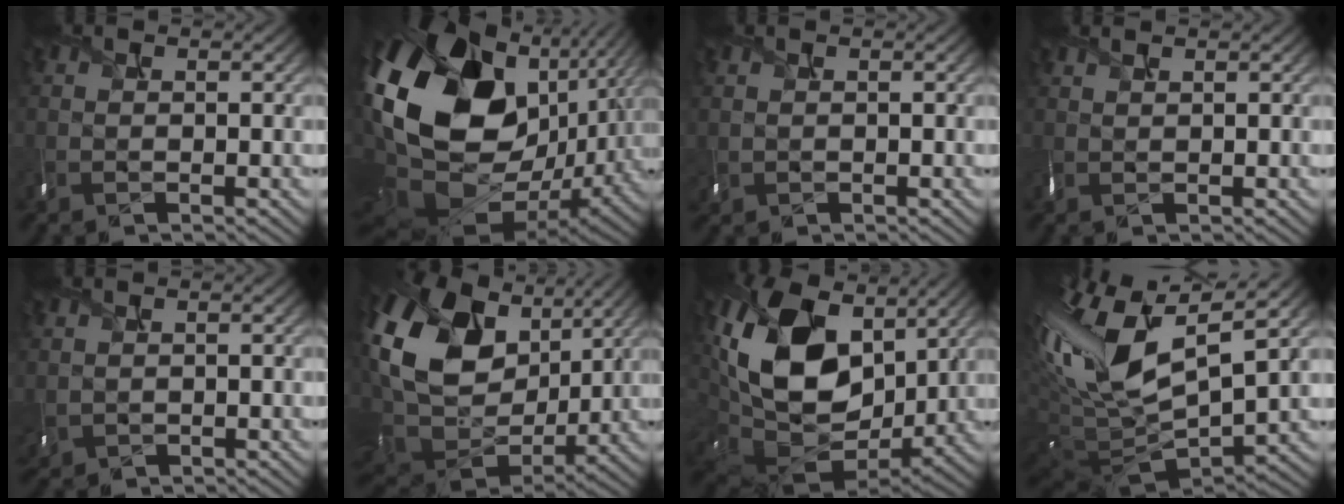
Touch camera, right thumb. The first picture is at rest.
{"total": 22.0, "force": [3.6, 14.2, 16.4], "torque": [-0.361, -0.023, 0.079]}
{"total": 0.9, "force": [0.2, 0.6, 0.6], "torque": [-0.017, -0.003, 0.012]}
{"total": 1.0, "force": [0.8, 0.2, 0.6], "torque": [-0.011, 0.002, 0.018]}
{"total": 2.2, "force": [0.2, 1.5, 1.6], "torque": [-0.048, -0.006, 0.015]}
{"total": 18.1, "force": [6.3, 12.9, 10.9], "torque": [-0.276, 0.006, 0.132]}
{"total": 17.4, "force": [4.8, 11.7, 12.0], "torque": [-0.268, -0.008, 0.105]}
{"total": 17.4, "force": [5.0, 7.4, 14.9], "torque": [-0.307, 0.005, 0.104]}